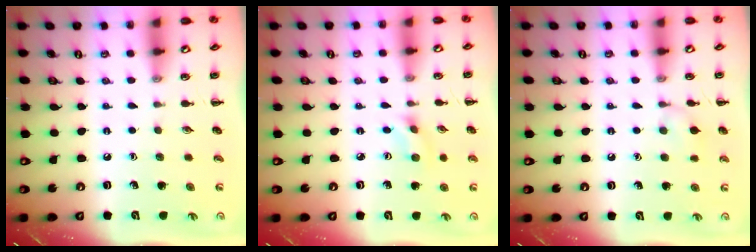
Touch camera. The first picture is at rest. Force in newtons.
{"total": 2.8, "press": 2.6, "slide": 1.0}
{"total": 6.7, "press": 6.4, "slide": 2.0}